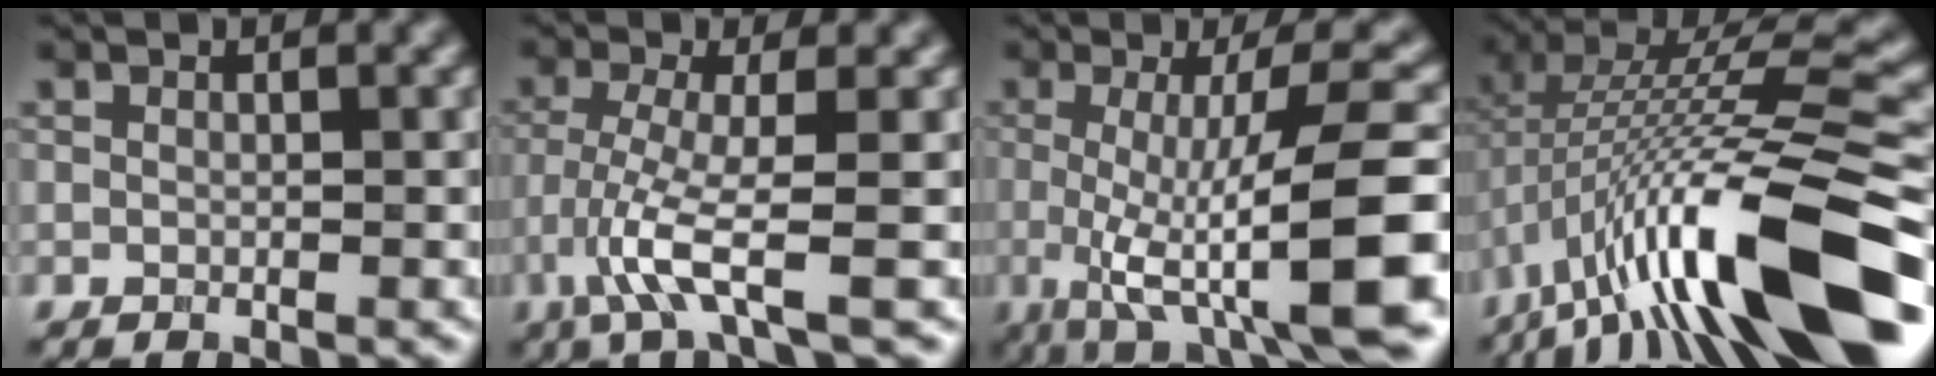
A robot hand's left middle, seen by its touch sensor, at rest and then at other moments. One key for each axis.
{"total": 5.0, "fx": -2.5, "fy": 0.4, "fz": 4.3, "tx": -0.099, "ty": -0.008, "tz": -0.047}
{"total": 11.7, "fx": -2.3, "fy": 2.7, "fz": 11.1, "tx": -0.160, "ty": -0.011, "tz": -0.023}
{"total": 13.7, "fx": -4.7, "fy": 3.4, "fz": 12.5, "tx": -0.228, "ty": 0.020, "tz": -0.060}